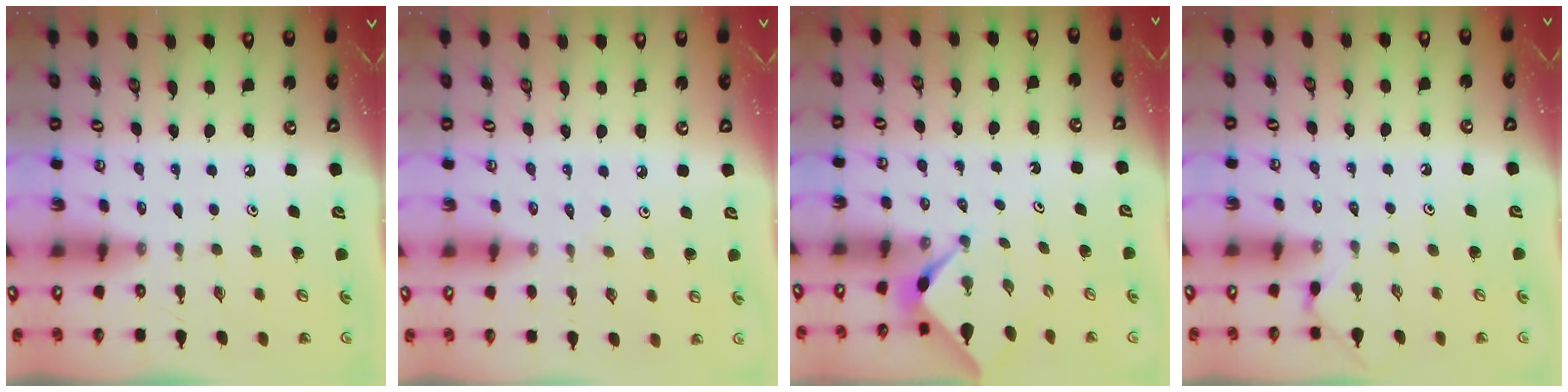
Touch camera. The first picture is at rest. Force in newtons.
{"total": 1.7, "press": 1.6, "slide": 0.4}
{"total": 2.3, "press": 2.2, "slide": 0.3}
{"total": 2.1, "press": 2.0, "slide": 0.5}